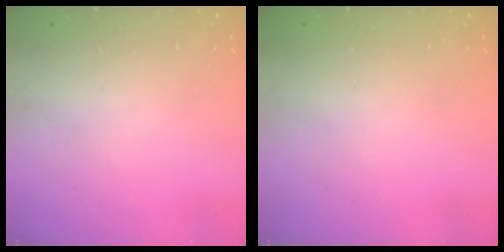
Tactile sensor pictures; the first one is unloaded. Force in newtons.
{"total": 0.0}